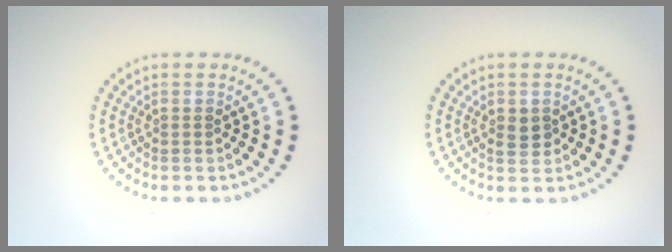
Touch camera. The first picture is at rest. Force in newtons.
{"total": 1.5, "press": 1.5, "slide": 0.2}